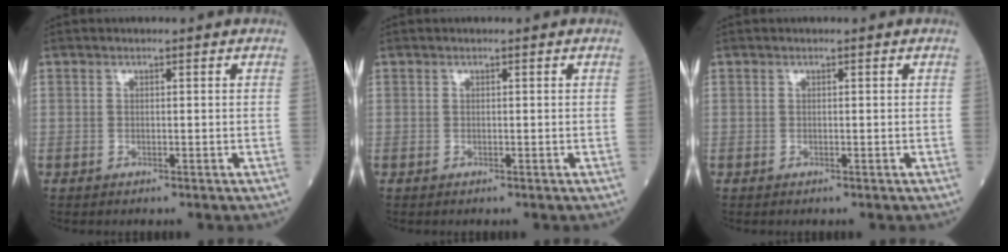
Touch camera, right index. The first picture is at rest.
{"total": 0.0}
{"total": 0.0}